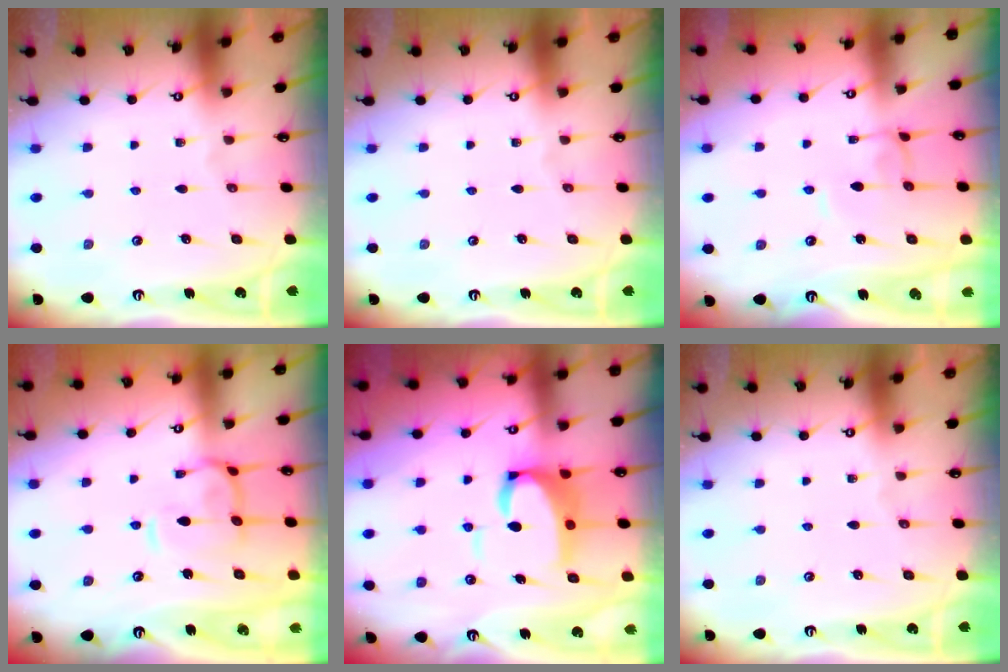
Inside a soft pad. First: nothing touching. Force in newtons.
{"total": 0.0}
{"total": 2.2, "press": 2.2, "slide": 0.2}
{"total": 6.0, "press": 5.8, "slide": 1.2}
{"total": 8.0, "press": 7.9, "slide": 1.4}
{"total": 0.0}